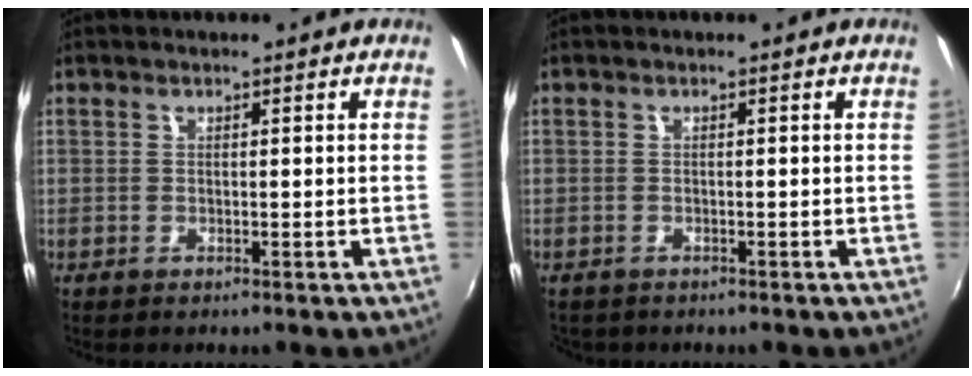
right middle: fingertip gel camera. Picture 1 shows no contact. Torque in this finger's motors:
{"motor_torque": [-0.24, -0.02, -0.01, 0.00]}